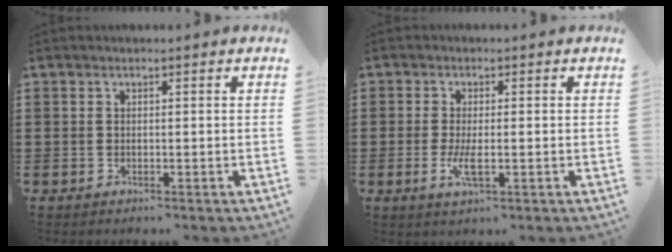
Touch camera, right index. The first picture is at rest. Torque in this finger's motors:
{"motor_torque": [2.14, 0.00, 0.45, 0.00]}